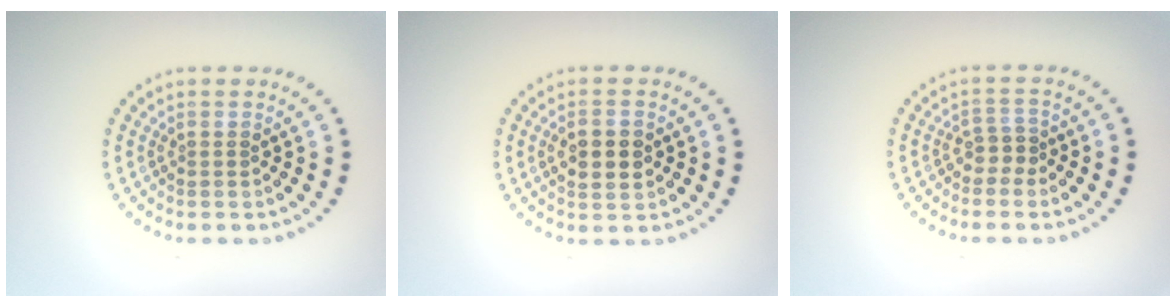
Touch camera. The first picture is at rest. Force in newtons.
{"total": 3.2, "press": 3.2, "slide": 0.1}
{"total": 1.6, "press": 1.2, "slide": 1.1}